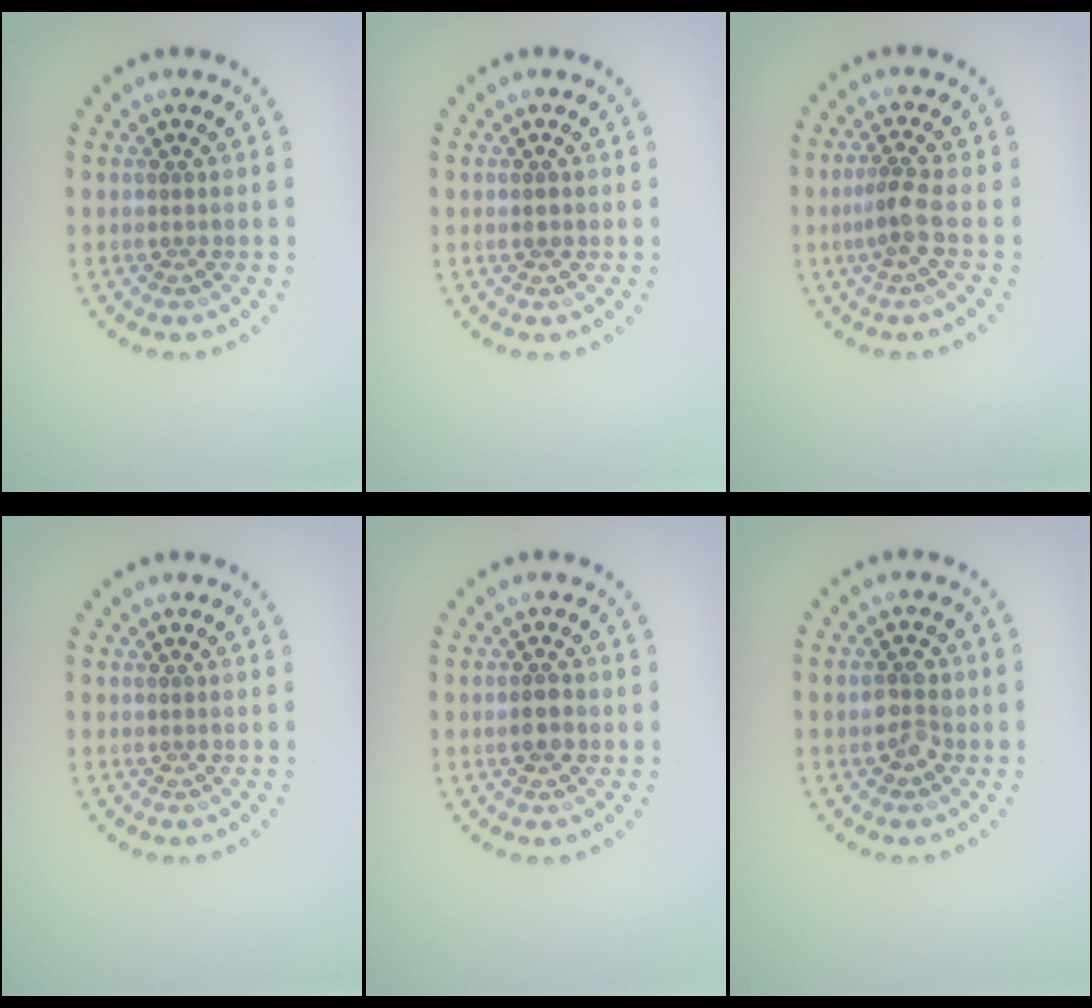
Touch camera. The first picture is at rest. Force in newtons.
{"total": 1.0, "press": 0.9, "slide": 0.2}
{"total": 2.4, "press": 1.7, "slide": 1.7}
{"total": 0.0}
{"total": 1.8, "press": 1.7, "slide": 0.5}
{"total": 2.6, "press": 2.6, "slide": 0.1}